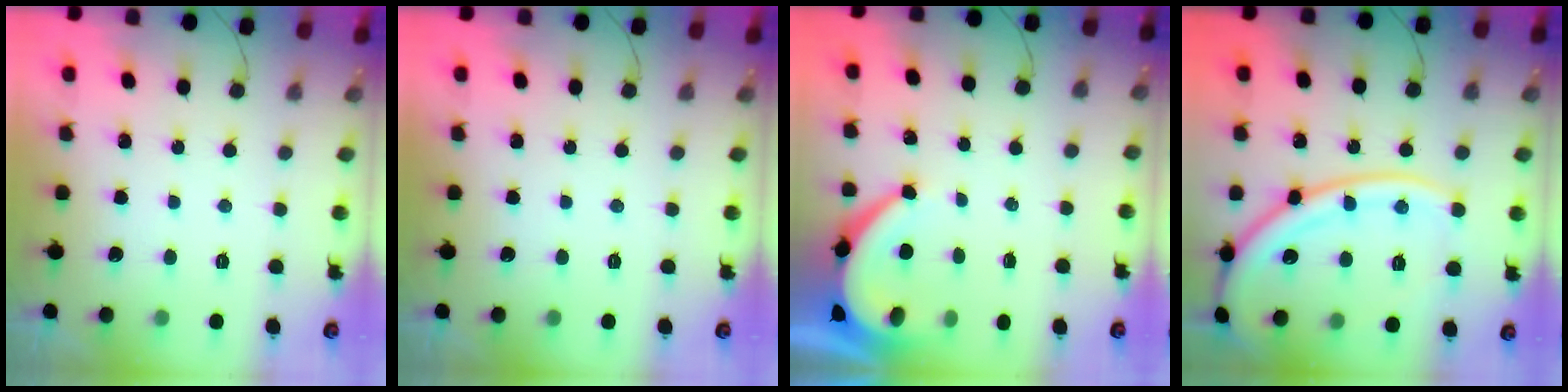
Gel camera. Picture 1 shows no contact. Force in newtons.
{"total": 0.0}
{"total": 6.3, "press": 6.3, "slide": 0.7}
{"total": 18.7, "press": 18.5, "slide": 2.6}